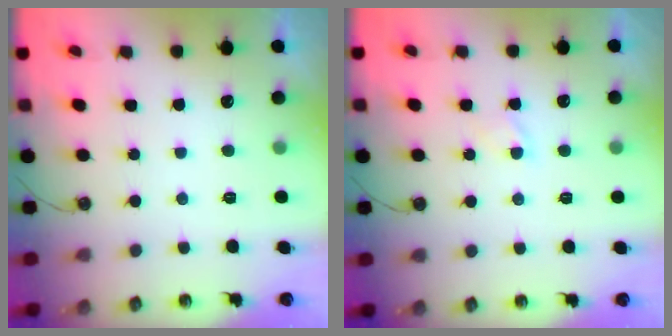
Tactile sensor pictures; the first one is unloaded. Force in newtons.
{"total": 2.3, "press": 2.2, "slide": 0.3}